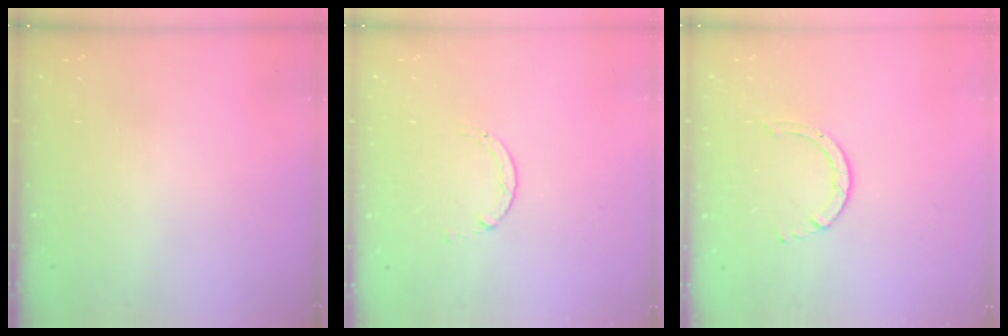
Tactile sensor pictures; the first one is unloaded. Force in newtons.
{"total": 0.7, "press": 0.7, "slide": 0.1}
{"total": 2.5, "press": 2.4, "slide": 0.3}